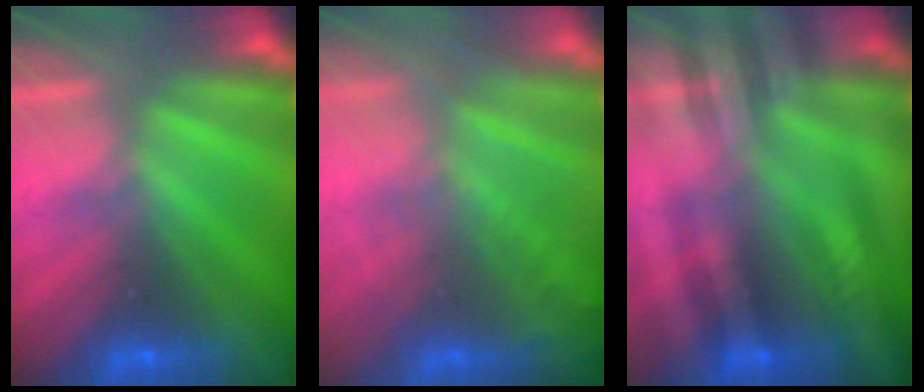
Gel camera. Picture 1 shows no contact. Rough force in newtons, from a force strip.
{"total": 7.1}
{"total": 2.6}